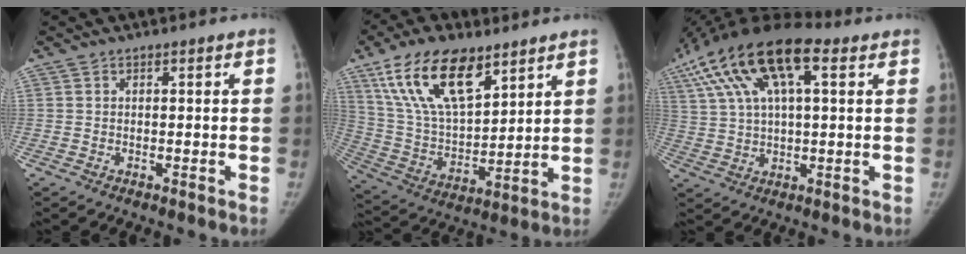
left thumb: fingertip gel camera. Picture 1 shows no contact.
{"total": 19.2, "force": [11.2, 8.8, 12.9], "torque": [-0.207, -0.042, 0.213]}
{"total": 19.9, "force": [8.9, 8.3, 15.7], "torque": [-0.312, 0.027, 0.158]}